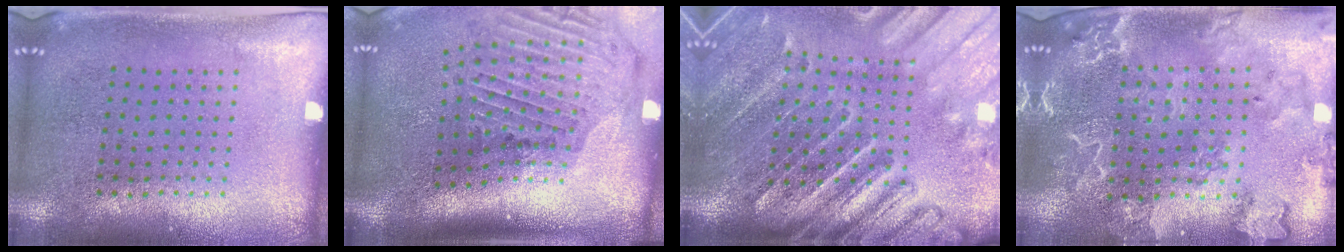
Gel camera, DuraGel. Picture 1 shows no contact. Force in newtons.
{"total": 2.4, "press": 1.9, "slide": 1.4}
{"total": 4.0, "press": 3.4, "slide": 2.1}
{"total": 2.7, "press": 2.5, "slide": 1.0}